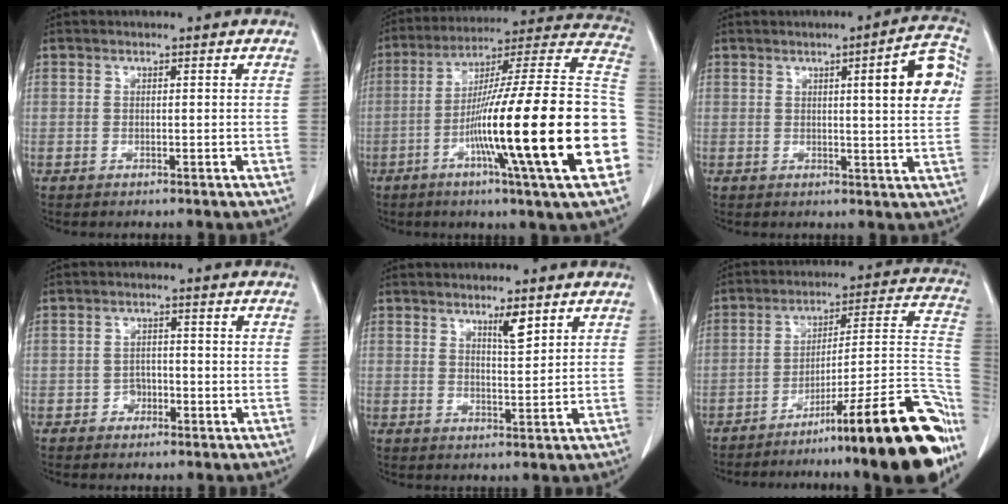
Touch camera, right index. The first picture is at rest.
{"total": 29.7, "force": [-7.0, 0.4, 28.8], "torque": [-0.349, -0.012, -0.134]}
{"total": 8.7, "force": [2.0, 0.9, 8.4], "torque": [-0.100, 0.010, 0.019]}
{"total": 2.0, "force": [-1.0, 1.6, 0.6], "torque": [-0.001, 0.008, -0.018]}
{"total": 3.2, "force": [2.2, 0.4, 2.2], "torque": [-0.037, -0.003, 0.038]}
{"total": 25.8, "force": [-16.5, 1.8, 19.7], "torque": [-0.160, 0.028, -0.244]}